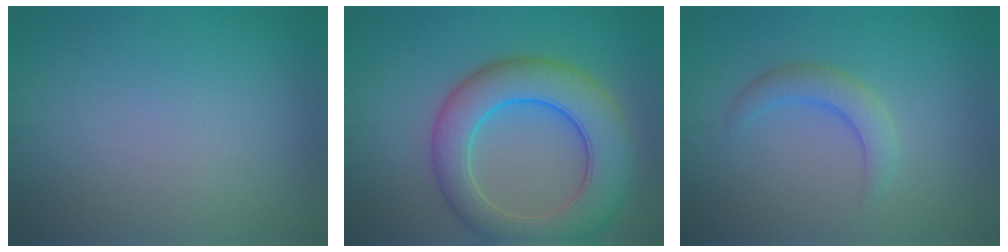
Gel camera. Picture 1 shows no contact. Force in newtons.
{"total": 9.0, "press": 9.0, "slide": 0.6}
{"total": 2.6, "press": 2.6, "slide": 0.2}